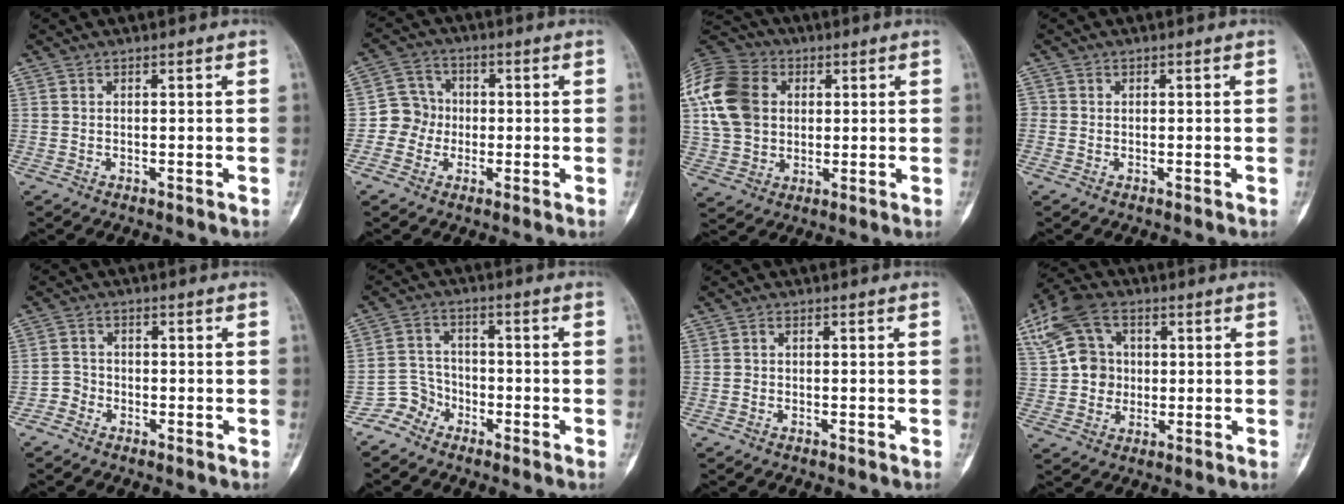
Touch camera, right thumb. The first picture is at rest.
{"total": 6.2, "force": [-1.1, 5.9, 1.4], "torque": [0.011, 0.016, -0.031]}
{"total": 21.3, "force": [4.2, 16.6, 12.8], "torque": [-0.277, 0.028, 0.081]}
{"total": 0.9, "force": [0.0, 0.9, 0.1], "torque": [0.006, 0.003, -0.001]}
{"total": 2.4, "force": [-1.6, 1.8, 0.0], "torque": [0.008, 0.009, -0.040]}
{"total": 4.9, "force": [-3.6, 3.3, -0.3], "torque": [0.030, 0.032, -0.081]}
{"total": 0.5, "force": [-0.2, 0.3, 0.3], "torque": [-0.005, 0.005, -0.006]}
{"total": 12.0, "force": [3.2, 9.4, 6.8], "torque": [-0.121, 0.010, 0.052]}